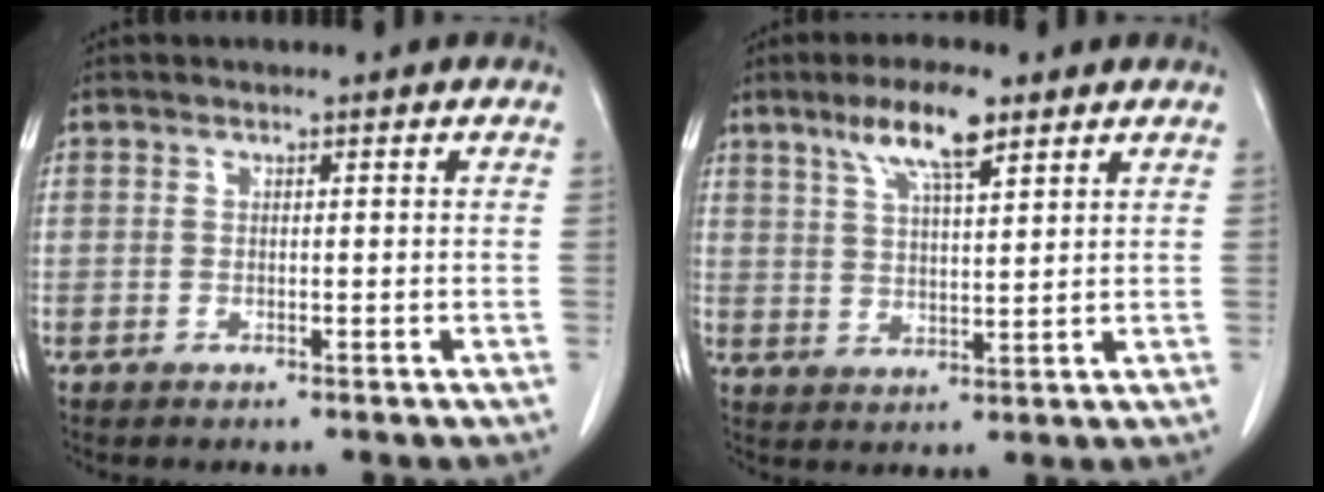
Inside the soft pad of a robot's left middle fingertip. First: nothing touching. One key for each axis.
{"total": 8.0, "fx": 5.1, "fy": 1.4, "fz": 6.0, "tx": -0.114, "ty": 0.007, "tz": 0.092}